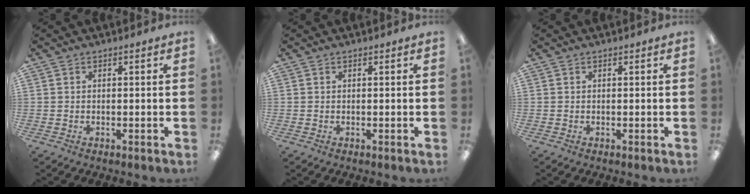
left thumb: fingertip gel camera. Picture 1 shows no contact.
{"total": 0.0}
{"total": 0.0}